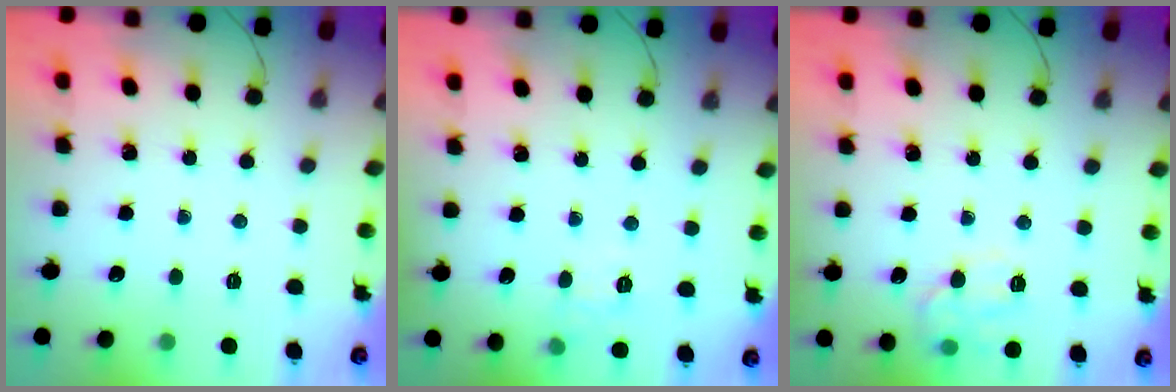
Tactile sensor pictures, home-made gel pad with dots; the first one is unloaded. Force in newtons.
{"total": 6.1, "press": 5.9, "slide": 1.4}
{"total": 11.3, "press": 11.3, "slide": 0.5}